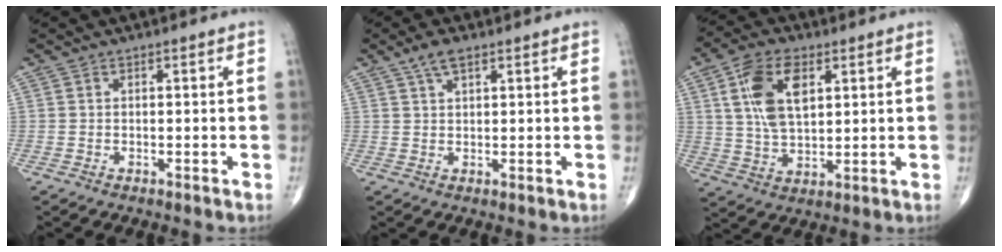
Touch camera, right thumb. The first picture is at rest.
{"total": 3.6, "force": [2.3, 1.3, 2.5], "torque": [-0.048, 0.000, 0.045]}
{"total": 12.0, "force": [3.9, 6.3, 9.4], "torque": [-0.171, -0.006, 0.076]}